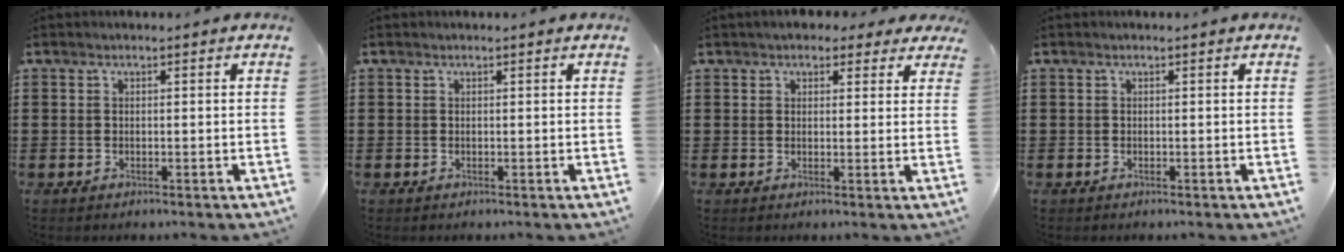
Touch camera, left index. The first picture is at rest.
{"total": 0.0}
{"total": 3.2, "force": [2.6, 1.4, 1.1], "torque": [-0.022, 0.001, 0.046]}
{"total": 0.0}